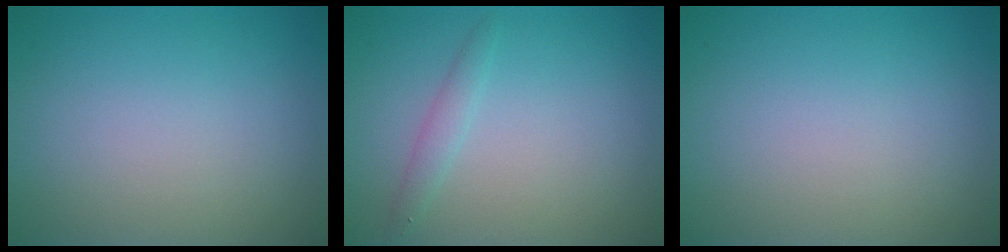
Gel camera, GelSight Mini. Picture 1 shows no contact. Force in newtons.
{"total": 1.3, "press": 1.3, "slide": 0.1}
{"total": 0.0}